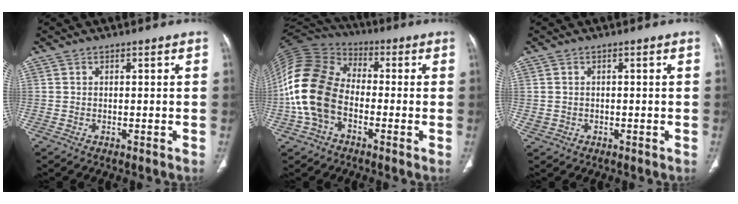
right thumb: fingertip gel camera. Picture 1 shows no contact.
{"total": 17.1, "force": [-3.5, 11.8, 11.9], "torque": [-0.249, 0.038, -0.074]}
{"total": 1.5, "force": [-0.1, 1.4, 0.4], "torque": [-0.008, 0.005, 0.005]}